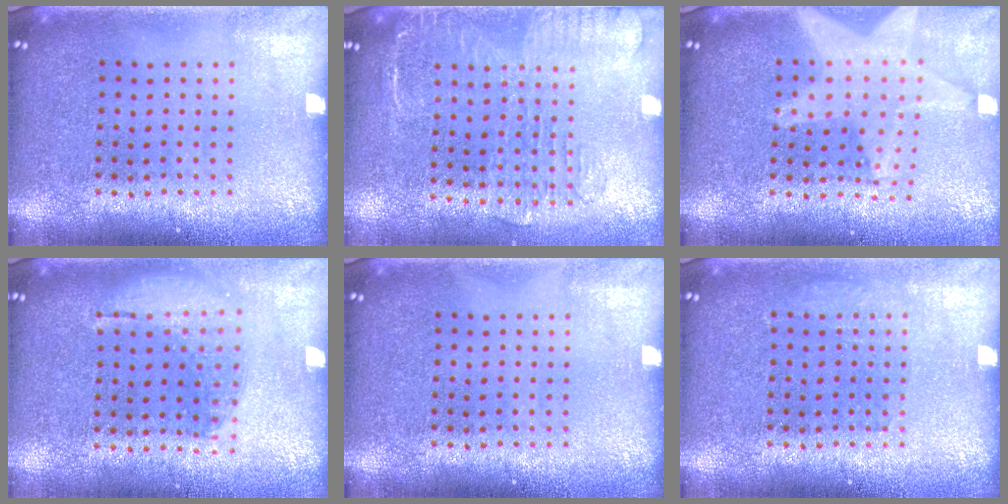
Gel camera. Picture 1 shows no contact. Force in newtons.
{"total": 1.9, "press": 1.6, "slide": 1.1}
{"total": 2.2, "press": 1.8, "slide": 1.3}
{"total": 1.3, "press": 1.1, "slide": 0.5}
{"total": 0.0}
{"total": 0.6, "press": 0.6, "slide": 0.1}